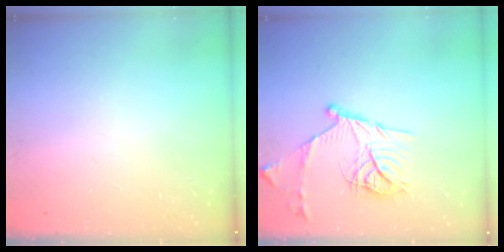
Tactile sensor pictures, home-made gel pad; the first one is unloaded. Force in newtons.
{"total": 16.5, "press": 16.5, "slide": 1.6}